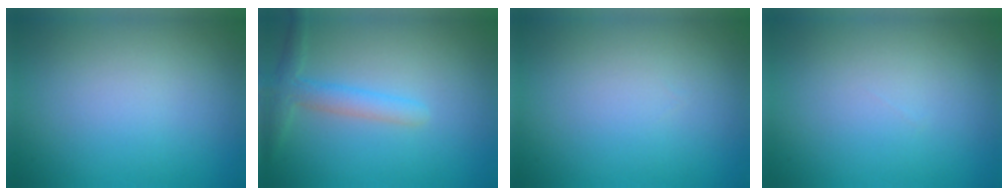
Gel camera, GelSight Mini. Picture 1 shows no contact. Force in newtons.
{"total": 2.6, "press": 2.6, "slide": 0.2}
{"total": 0.0}
{"total": 0.0}